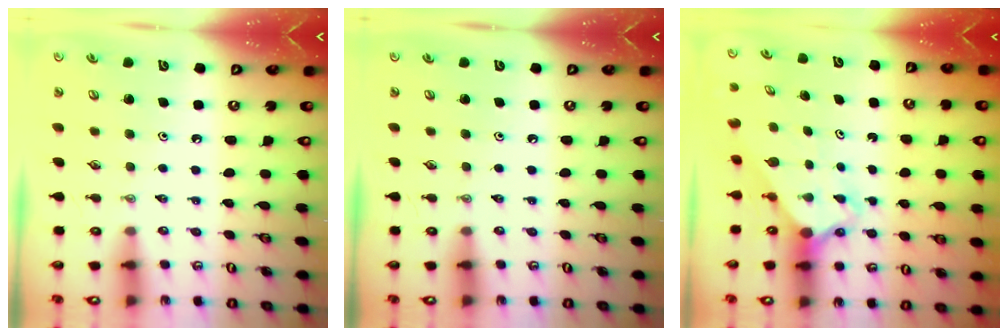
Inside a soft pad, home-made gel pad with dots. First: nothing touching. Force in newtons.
{"total": 0.0}
{"total": 2.8, "press": 2.8, "slide": 0.2}